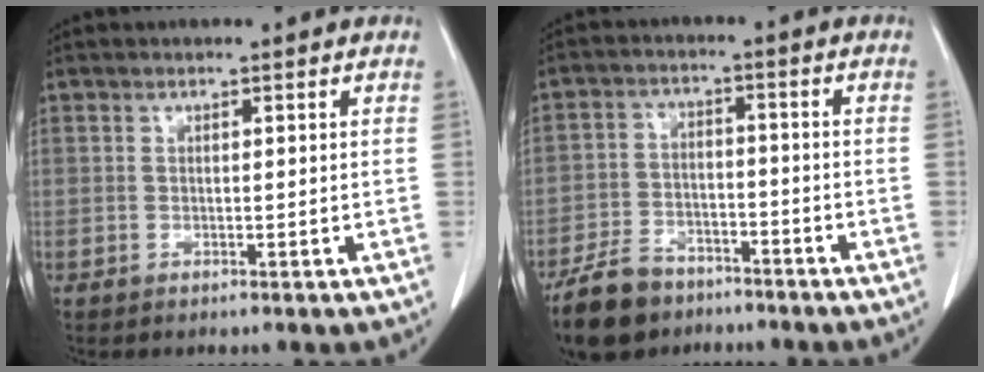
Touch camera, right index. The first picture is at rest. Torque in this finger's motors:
{"motor_torque": [-0.19, -0.30, -0.68, -0.21]}